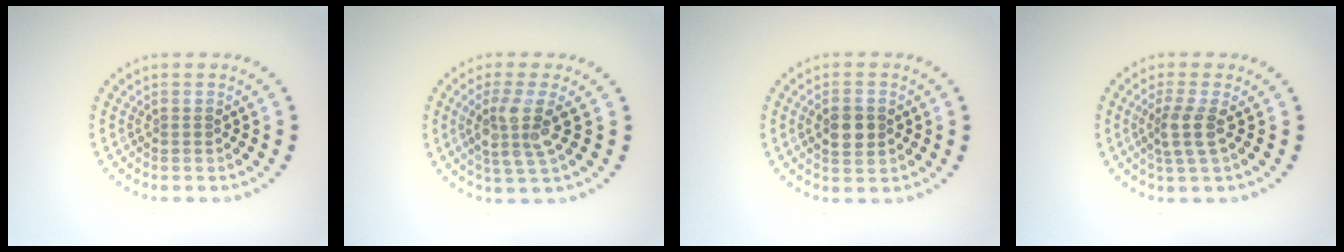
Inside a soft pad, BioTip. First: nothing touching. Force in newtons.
{"total": 3.6, "press": 3.0, "slide": 2.0}
{"total": 2.8, "press": 2.8, "slide": 0.1}
{"total": 2.3, "press": 1.8, "slide": 1.4}